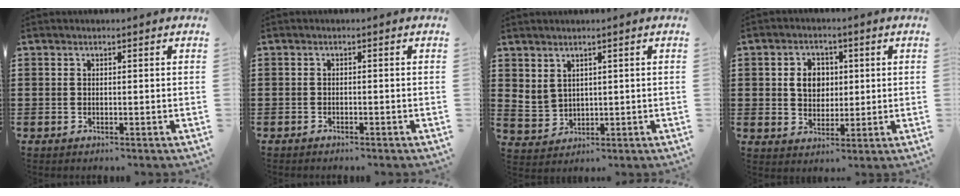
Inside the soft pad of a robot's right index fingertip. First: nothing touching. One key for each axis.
{"total": 0.7, "fx": -0.7, "fy": 0.1, "fz": 0.1, "tx": -0.005, "ty": -0.001, "tz": -0.015}
{"total": 2.7, "fx": 2.0, "fy": 1.8, "fz": 0.6, "tx": -0.023, "ty": 0.003, "tz": 0.040}
{"total": 5.0, "fx": 0.8, "fy": 4.1, "fz": 2.7, "tx": -0.061, "ty": 0.012, "tz": 0.010}